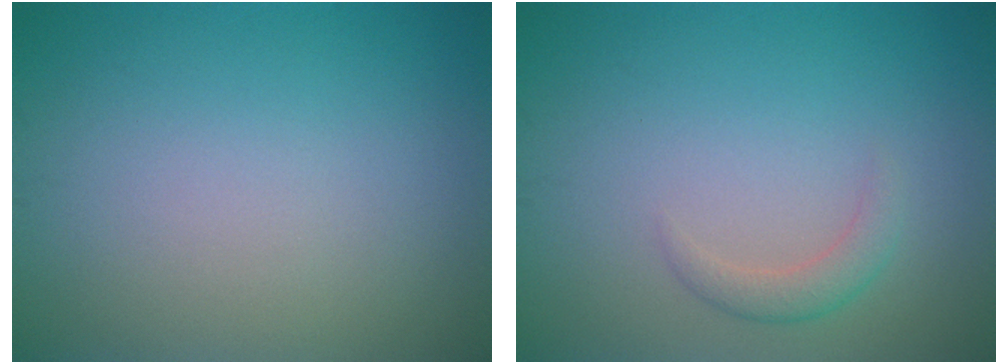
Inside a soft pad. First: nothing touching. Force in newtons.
{"total": 1.6, "press": 1.6, "slide": 0.1}